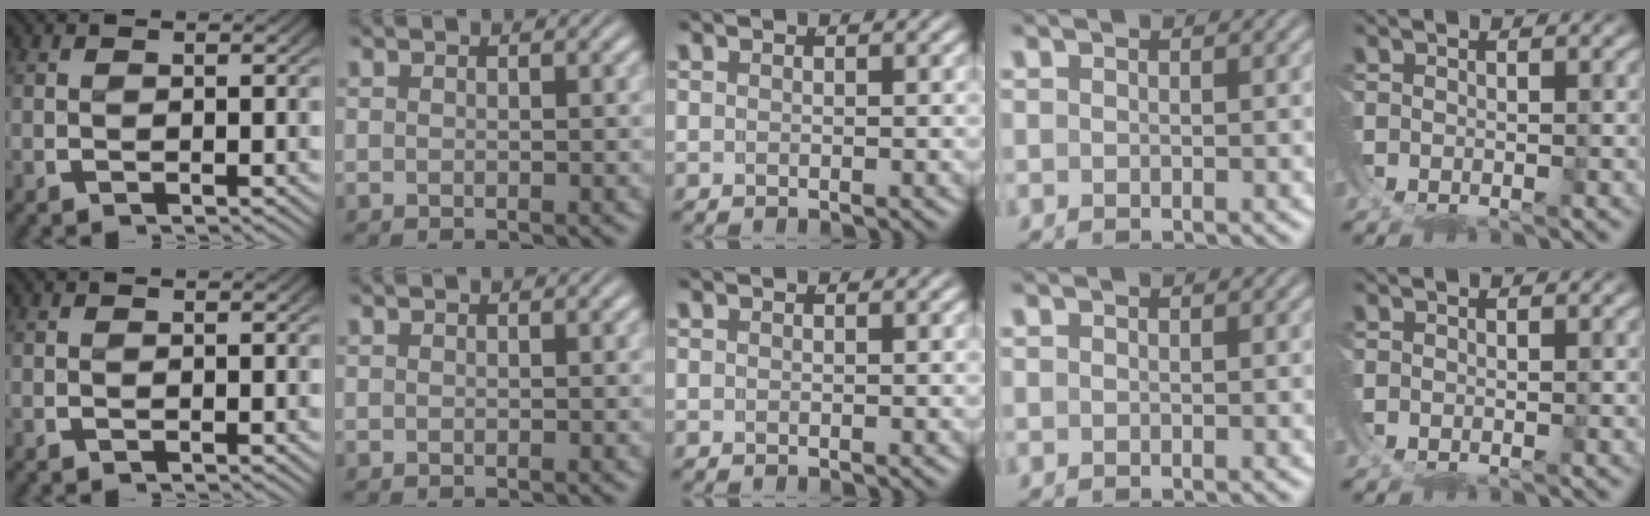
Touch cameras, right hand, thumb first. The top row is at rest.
{}